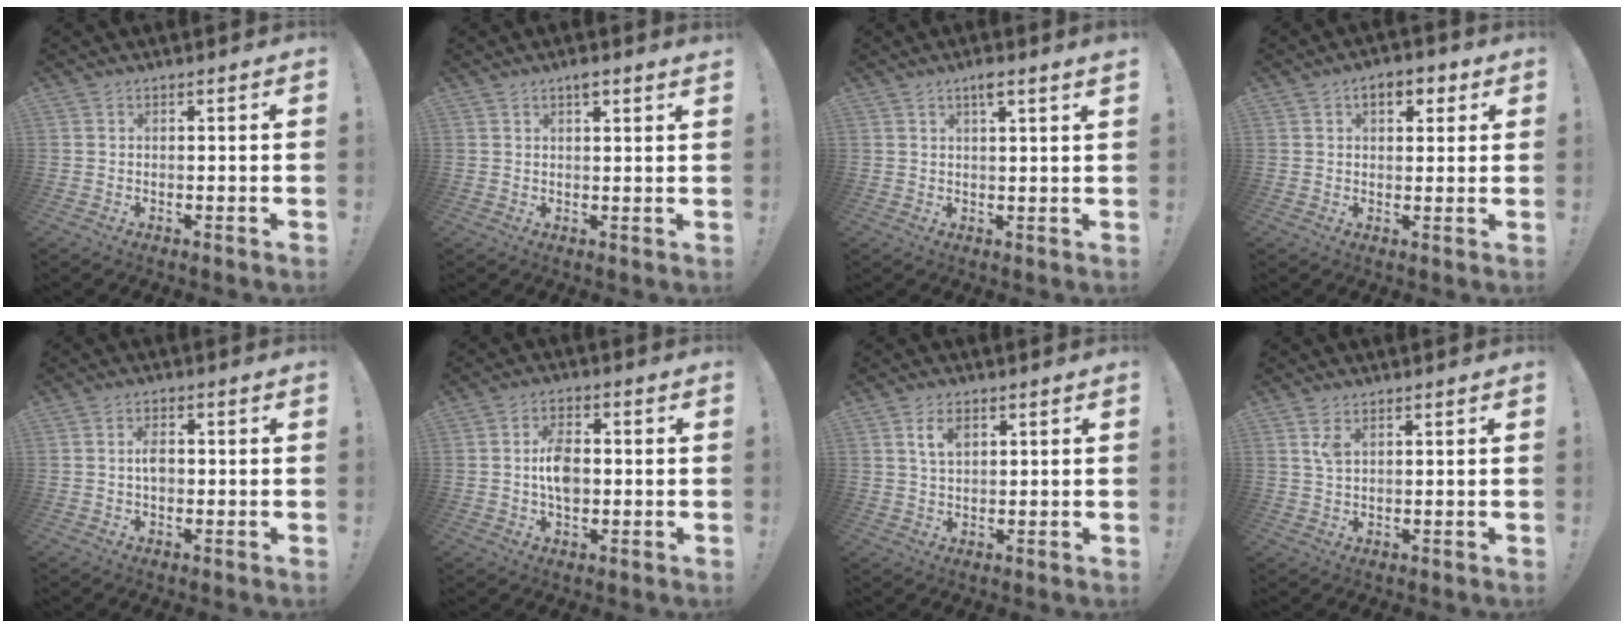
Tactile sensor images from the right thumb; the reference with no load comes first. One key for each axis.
{"total": 2.2, "fx": 1.6, "fy": -0.1, "fz": 1.5, "tx": -0.024, "ty": -0.005, "tz": 0.024}
{"total": 3.5, "fx": 2.2, "fy": -0.4, "fz": 2.6, "tx": -0.038, "ty": -0.009, "tz": 0.032}
{"total": 5.5, "fx": 2.2, "fy": 3.4, "fz": 3.7, "tx": -0.046, "ty": 0.001, "tz": 0.035}
{"total": 3.3, "fx": -0.3, "fy": 2.0, "fz": 2.6, "tx": -0.048, "ty": 0.009, "tz": -0.005}
{"total": 8.2, "fx": -0.8, "fy": 5.1, "fz": 6.4, "tx": -0.107, "ty": 0.010, "tz": -0.015}
{"total": 4.8, "fx": 2.3, "fy": 2.7, "fz": 3.2, "tx": -0.052, "ty": -0.001, "tz": 0.041}
{"total": 3.3, "fx": 1.6, "fy": 1.5, "fz": 2.5, "tx": -0.042, "ty": -0.004, "tz": 0.026}